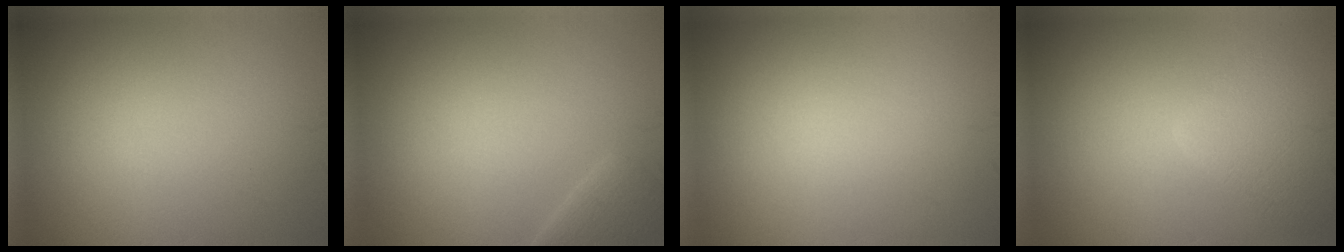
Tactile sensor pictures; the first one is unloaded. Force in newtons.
{"total": 2.0, "press": 2.0, "slide": 0.1}
{"total": 0.0}
{"total": 5.0, "press": 5.0, "slide": 0.2}